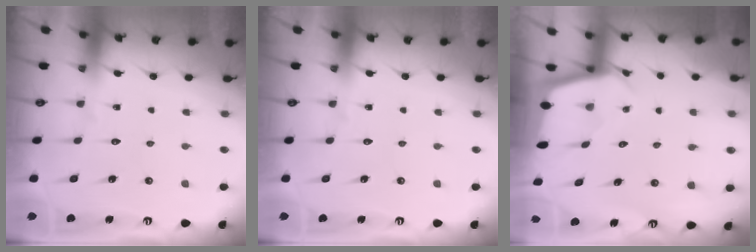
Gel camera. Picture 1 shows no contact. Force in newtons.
{"total": 0.0}
{"total": 2.3, "press": 2.3, "slide": 0.1}